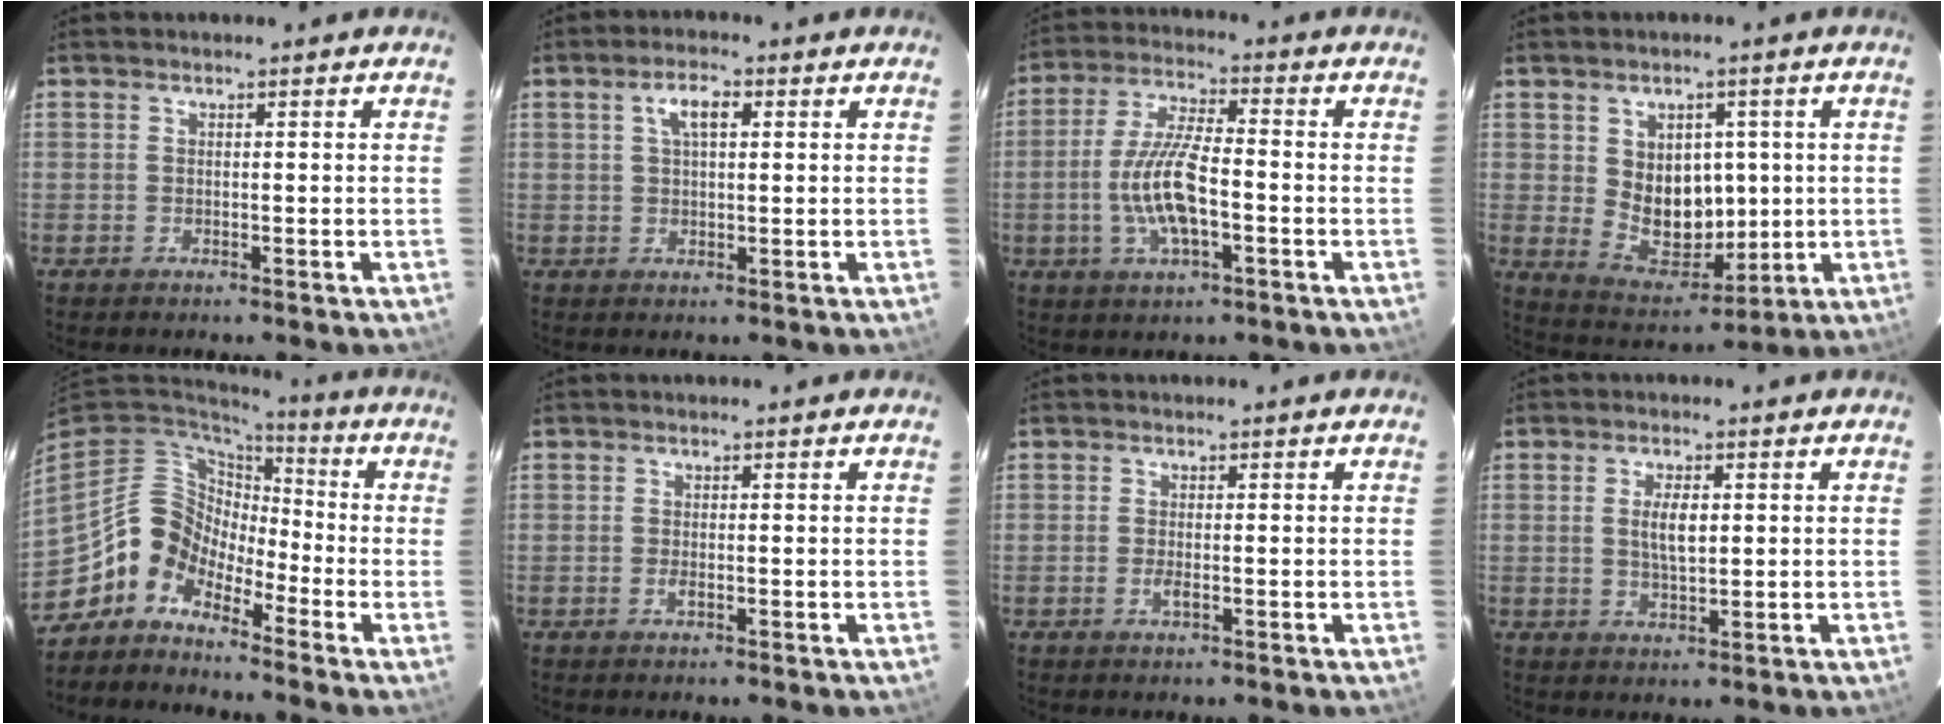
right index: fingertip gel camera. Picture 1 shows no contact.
{"total": 4.1, "force": [1.4, 1.7, 3.5], "torque": [-0.065, 0.012, 0.027]}
{"total": 11.1, "force": [-2.8, 3.4, 10.2], "torque": [-0.208, 0.000, -0.053]}
{"total": 10.5, "force": [1.4, 8.2, 6.5], "torque": [-0.111, -0.009, 0.051]}
{"total": 10.2, "force": [-6.7, 7.2, 2.8], "torque": [-0.059, 0.035, -0.149]}
{"total": 0.7, "force": [-0.3, 0.1, 0.7], "torque": [-0.014, -0.002, -0.005]}
{"total": 1.3, "force": [-0.5, 0.2, 1.2], "torque": [-0.023, -0.004, -0.008]}
{"total": 4.2, "force": [0.6, 1.6, 3.8], "torque": [-0.069, -0.001, 0.014]}